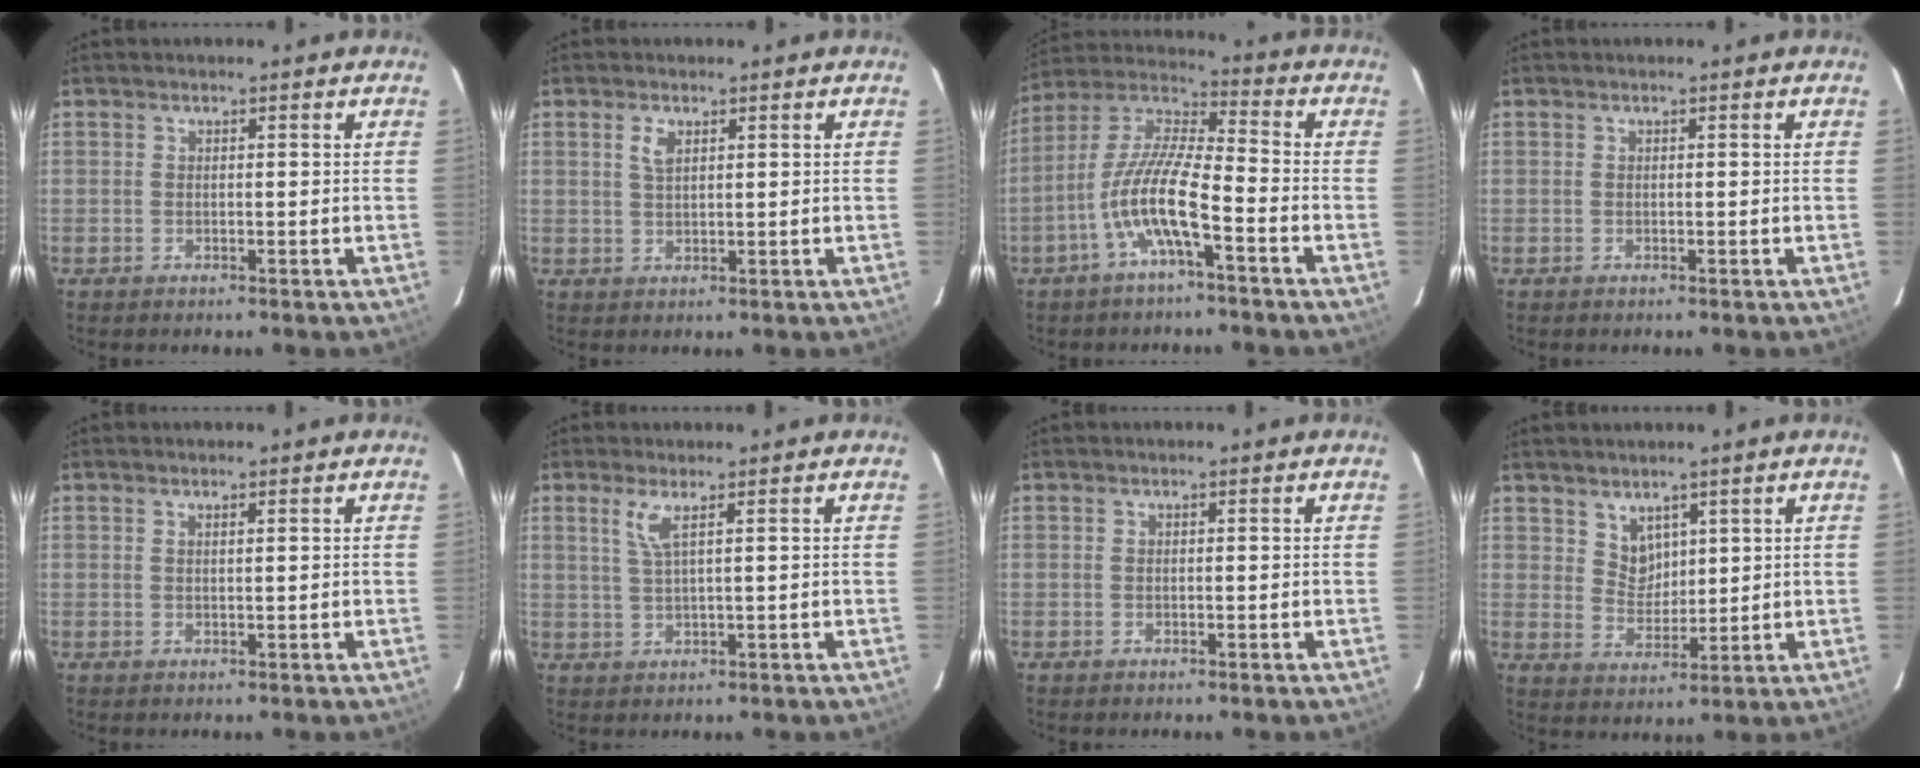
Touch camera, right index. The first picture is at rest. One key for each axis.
{"total": 2.5, "fx": 1.1, "fy": 1.2, "fz": 1.8, "tx": -0.035, "ty": 0.003, "tz": 0.022}
{"total": 11.6, "fx": -5.1, "fy": 2.0, "fz": 10.3, "tx": -0.214, "ty": 0.005, "tz": -0.101}
{"total": 0.0}
{"total": 0.7, "fx": 0.5, "fy": -0.1, "fz": 0.4, "tx": -0.007, "ty": 0.000, "tz": 0.008}
{"total": 3.0, "fx": 1.5, "fy": -0.3, "fz": 2.6, "tx": -0.054, "ty": -0.003, "tz": 0.033}
{"total": 0.0}
{"total": 4.6, "fx": 3.1, "fy": 3.2, "fz": 1.1, "tx": -0.009, "ty": 0.005, "tz": 0.066}